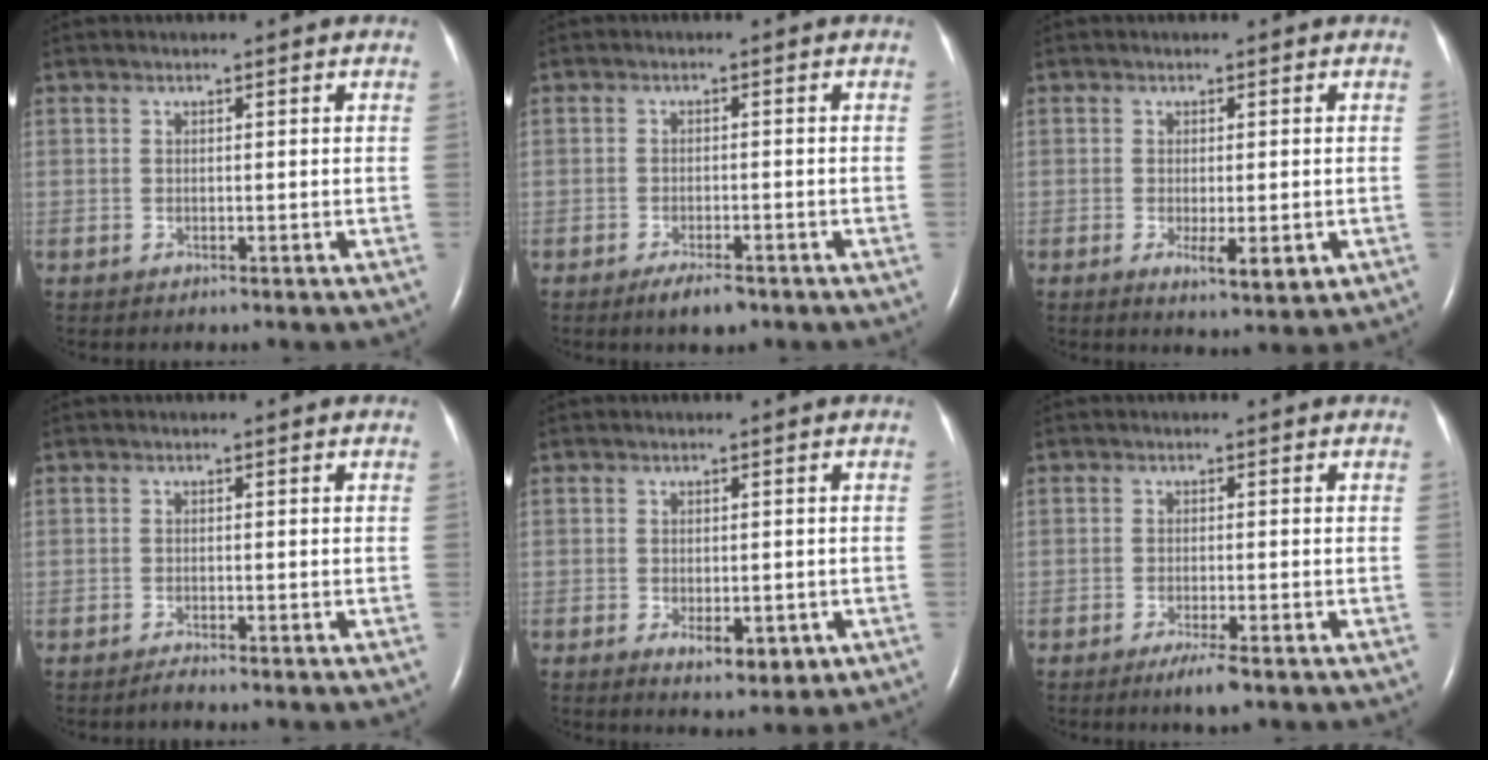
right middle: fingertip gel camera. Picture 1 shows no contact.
{"total": 3.3, "force": [-2.4, 1.0, 2.1], "torque": [-0.041, -0.003, -0.036]}
{"total": 4.3, "force": [-1.3, 1.2, 3.9], "torque": [-0.057, -0.009, -0.013]}
{"total": 0.8, "force": [-0.7, -0.2, 0.3], "torque": [-0.008, -0.002, -0.013]}
{"total": 4.9, "force": [-1.6, 2.2, 4.0], "torque": [-0.052, -0.007, -0.011]}
{"total": 3.1, "force": [-1.9, 0.1, 2.4], "torque": [-0.043, -0.008, -0.033]}